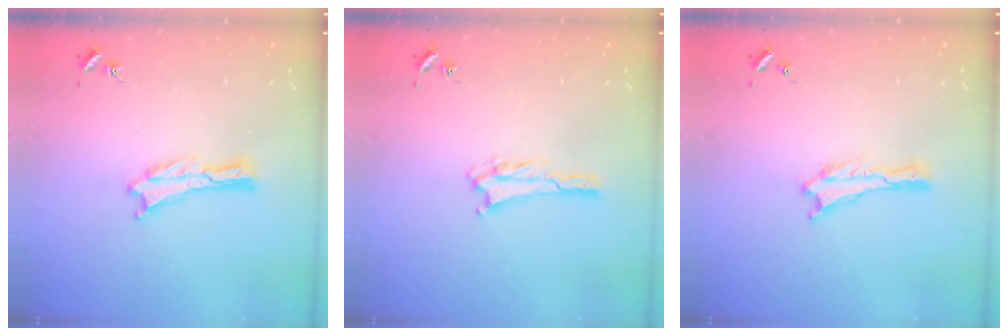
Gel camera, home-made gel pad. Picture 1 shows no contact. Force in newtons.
{"total": 1.4, "press": 1.4, "slide": 0.2}
{"total": 0.0}